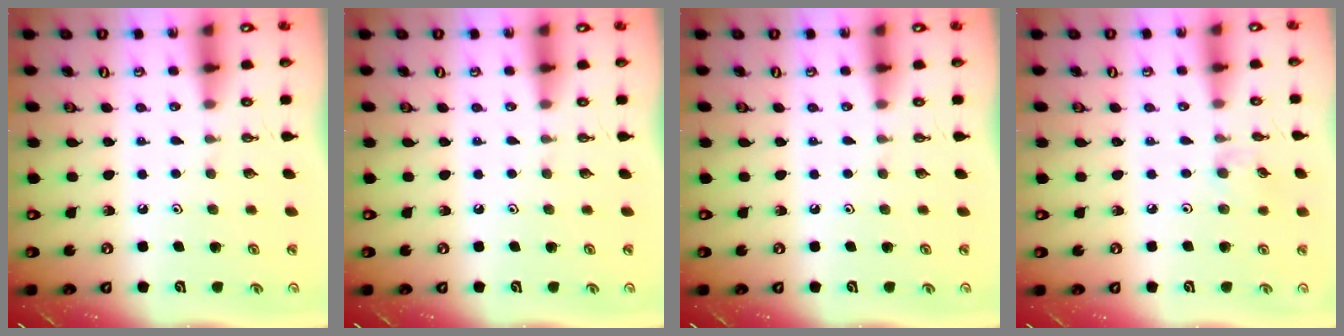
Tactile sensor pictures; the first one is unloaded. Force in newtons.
{"total": 0.0}
{"total": 0.0}
{"total": 5.1, "press": 5.1, "slide": 0.7}